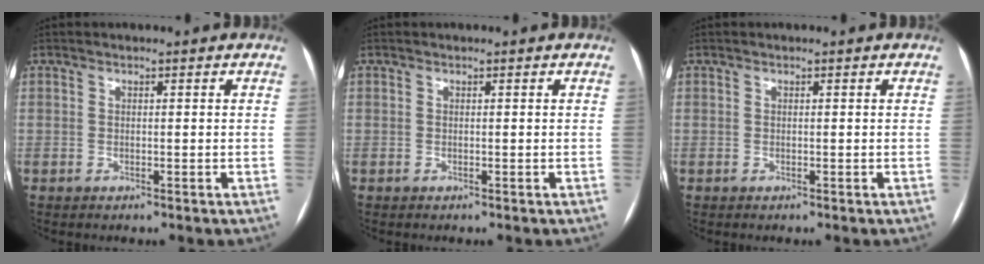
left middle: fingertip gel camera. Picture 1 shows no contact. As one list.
[{"total": 0.0}, {"total": 0.0}]